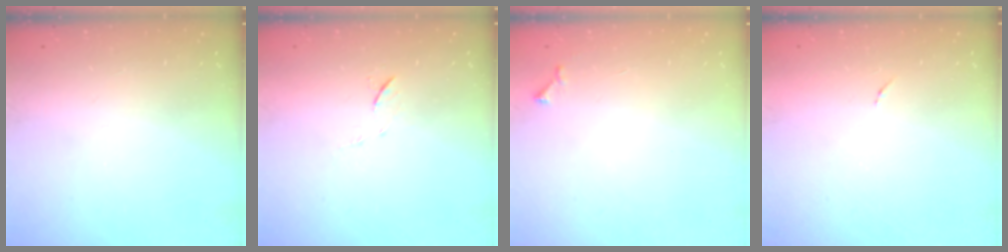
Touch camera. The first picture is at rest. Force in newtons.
{"total": 5.2, "press": 5.1, "slide": 0.7}
{"total": 3.7, "press": 3.6, "slide": 0.5}
{"total": 4.2, "press": 4.2, "slide": 0.3}